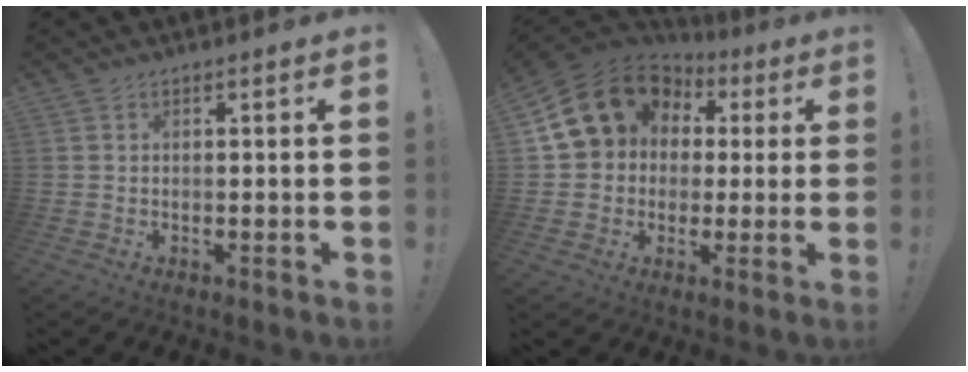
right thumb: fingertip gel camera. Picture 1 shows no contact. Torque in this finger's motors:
{"motor_torque": [1.03, 1.03, 0.67, -0.31, 0.33]}